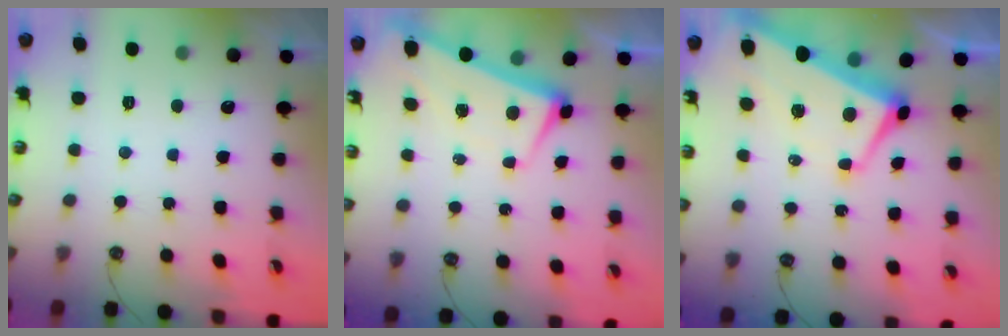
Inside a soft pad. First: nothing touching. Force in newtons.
{"total": 1.9, "press": 1.0, "slide": 1.6}
{"total": 1.8, "press": 1.2, "slide": 1.3}